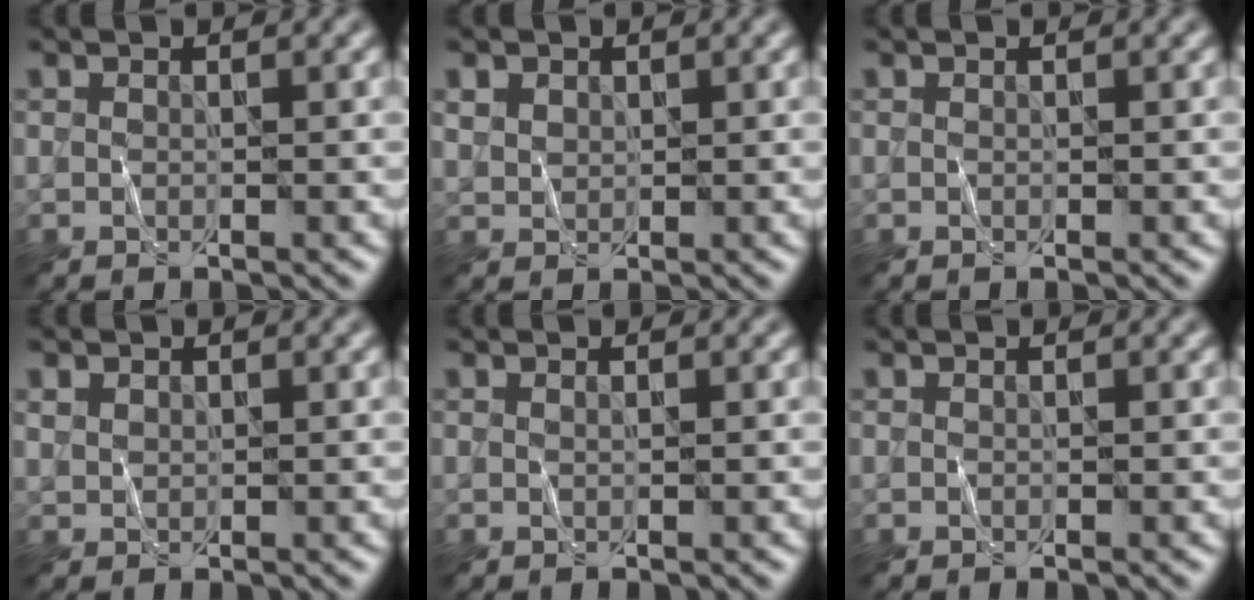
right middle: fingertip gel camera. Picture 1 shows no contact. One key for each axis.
{"total": 1.6, "fx": 0.9, "fy": 1.2, "fz": 0.5, "tx": -0.015, "ty": -0.002, "tz": 0.022}
{"total": 0.0}
{"total": 1.1, "fx": 0.6, "fy": 0.8, "fz": 0.3, "tx": -0.009, "ty": 0.001, "tz": 0.016}
{"total": 0.0}
{"total": 0.0}